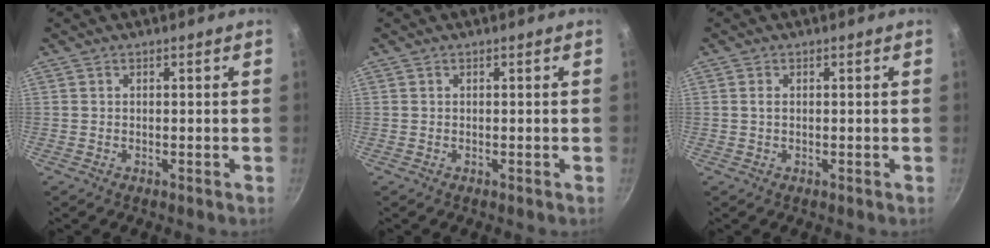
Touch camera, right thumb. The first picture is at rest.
{"total": 0.0}
{"total": 1.0, "force": [0.2, 0.5, 0.8], "torque": [-0.015, 0.001, 0.003]}